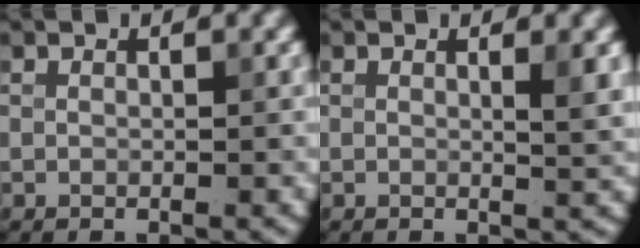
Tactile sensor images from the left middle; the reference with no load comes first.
{"total": 2.1, "force": [0.6, 0.6, 2.0], "torque": [-0.018, 0.000, 0.005]}